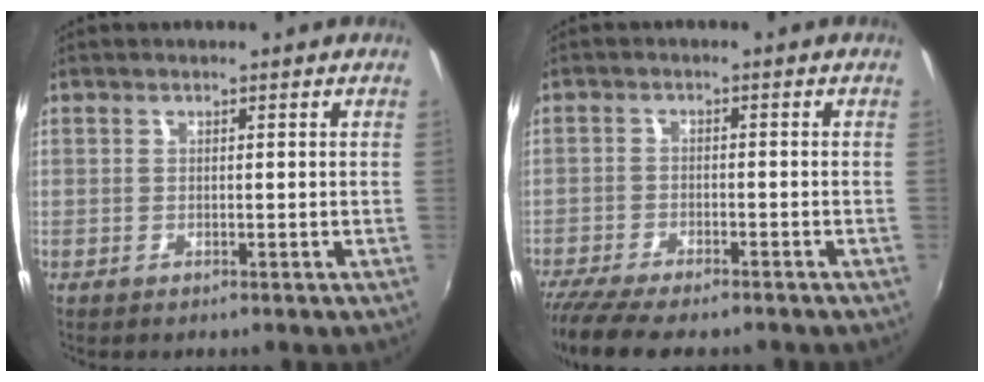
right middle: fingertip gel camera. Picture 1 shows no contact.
{"total": 10.5, "force": [-8.9, 2.0, 5.2], "torque": [-0.123, -0.039, -0.151]}